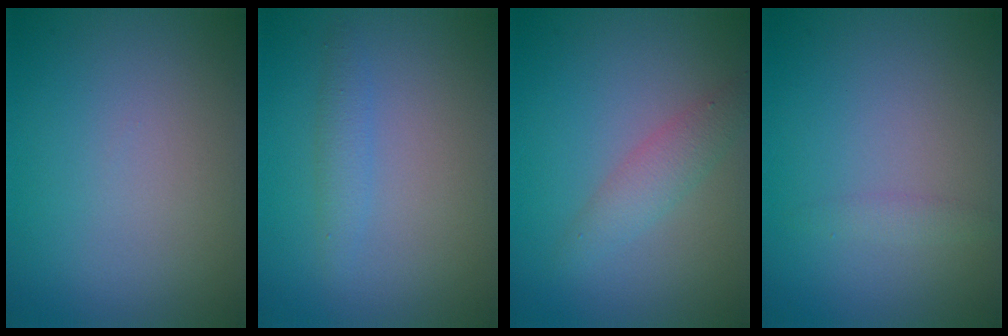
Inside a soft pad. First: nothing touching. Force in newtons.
{"total": 1.5, "press": 1.4, "slide": 0.1}
{"total": 2.3, "press": 2.3, "slide": 0.1}
{"total": 1.0, "press": 1.0, "slide": 0.0}